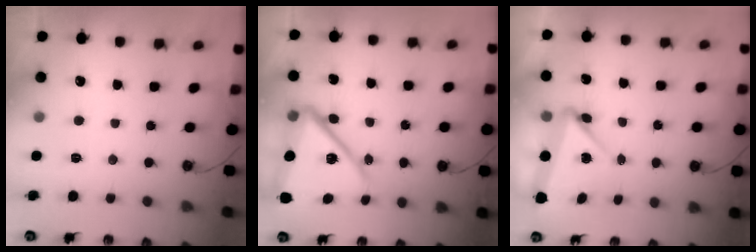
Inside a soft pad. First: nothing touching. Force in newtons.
{"total": 16.9, "press": 16.8, "slide": 2.1}
{"total": 7.7, "press": 7.5, "slide": 1.5}